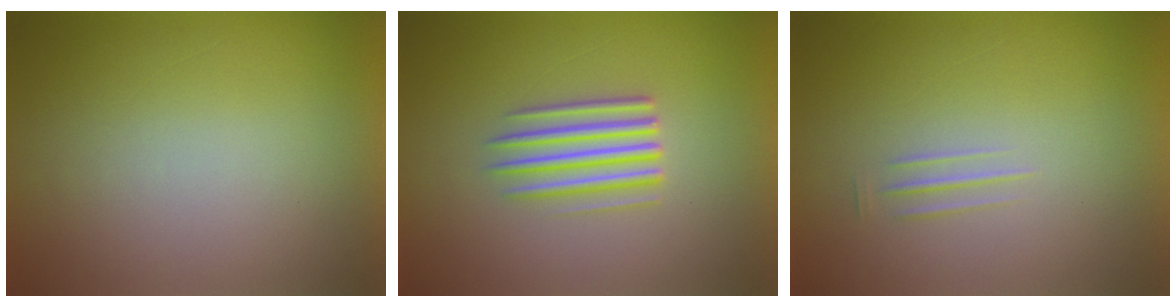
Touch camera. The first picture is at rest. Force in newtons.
{"total": 3.6}
{"total": 1.6}